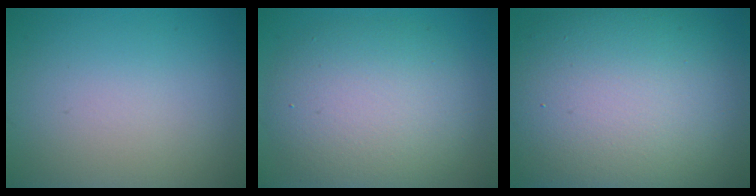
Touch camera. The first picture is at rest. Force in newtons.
{"total": 7.7, "press": 7.7, "slide": 0.4}
{"total": 15.4, "press": 15.4, "slide": 0.8}